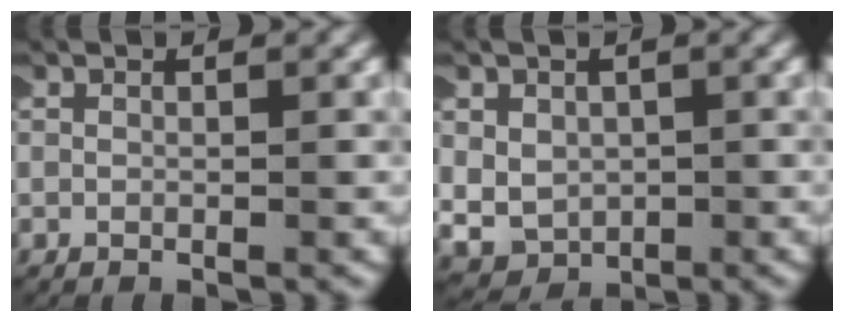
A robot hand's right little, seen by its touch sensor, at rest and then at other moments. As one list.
[{"total": 7.0, "force": [-1.3, 6.4, 2.6], "torque": [-0.087, -0.036, -0.010]}]